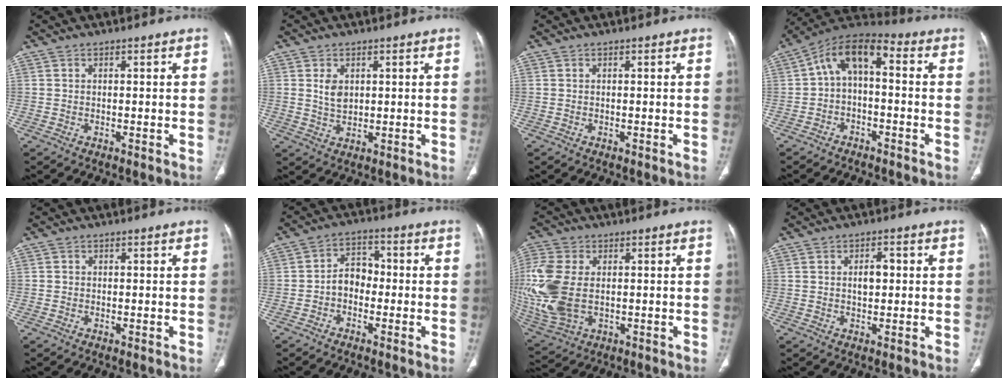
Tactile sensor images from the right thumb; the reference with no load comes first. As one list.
[{"total": 3.7, "force": [1.0, 2.5, 2.5], "torque": [-0.036, -0.010, 0.025]}, {"total": 0.0}, {"total": 9.8, "force": [-0.2, 5.3, 8.2], "torque": [-0.129, 0.045, -0.017]}, {"total": 0.7, "force": [-0.1, 0.7, 0.1], "torque": [0.000, 0.004, -0.002]}, {"total": 5.6, "force": [-1.4, 4.3, 3.4], "torque": [-0.034, 0.028, -0.037]}, {"total": 17.6, "force": [0.0, 11.4, 13.4], "torque": [-0.349, -0.008, 0.014]}, {"total": 3.5, "force": [0.4, 2.0, 2.8], "torque": [-0.037, 0.006, 0.008]}]